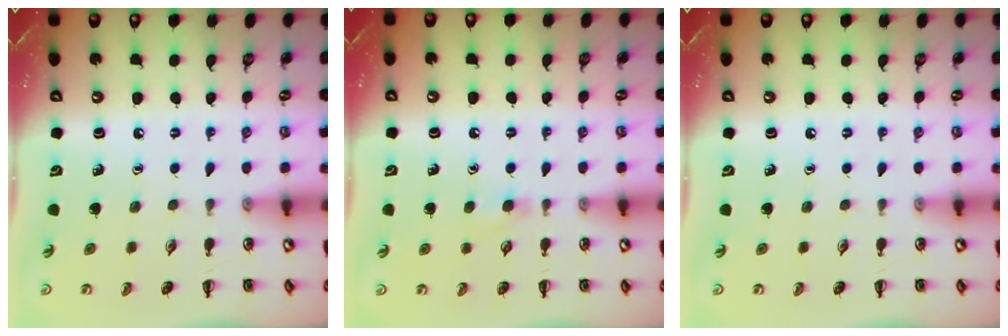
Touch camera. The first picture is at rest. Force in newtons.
{"total": 3.6, "press": 3.3, "slide": 1.5}
{"total": 0.0}